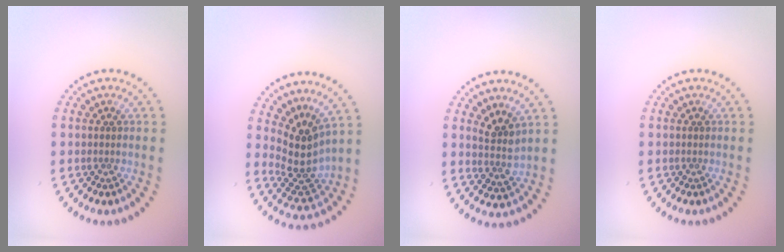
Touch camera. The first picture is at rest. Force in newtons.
{"total": 3.8, "press": 2.7, "slide": 2.7}
{"total": 2.5, "press": 1.9, "slide": 1.6}
{"total": 0.0}